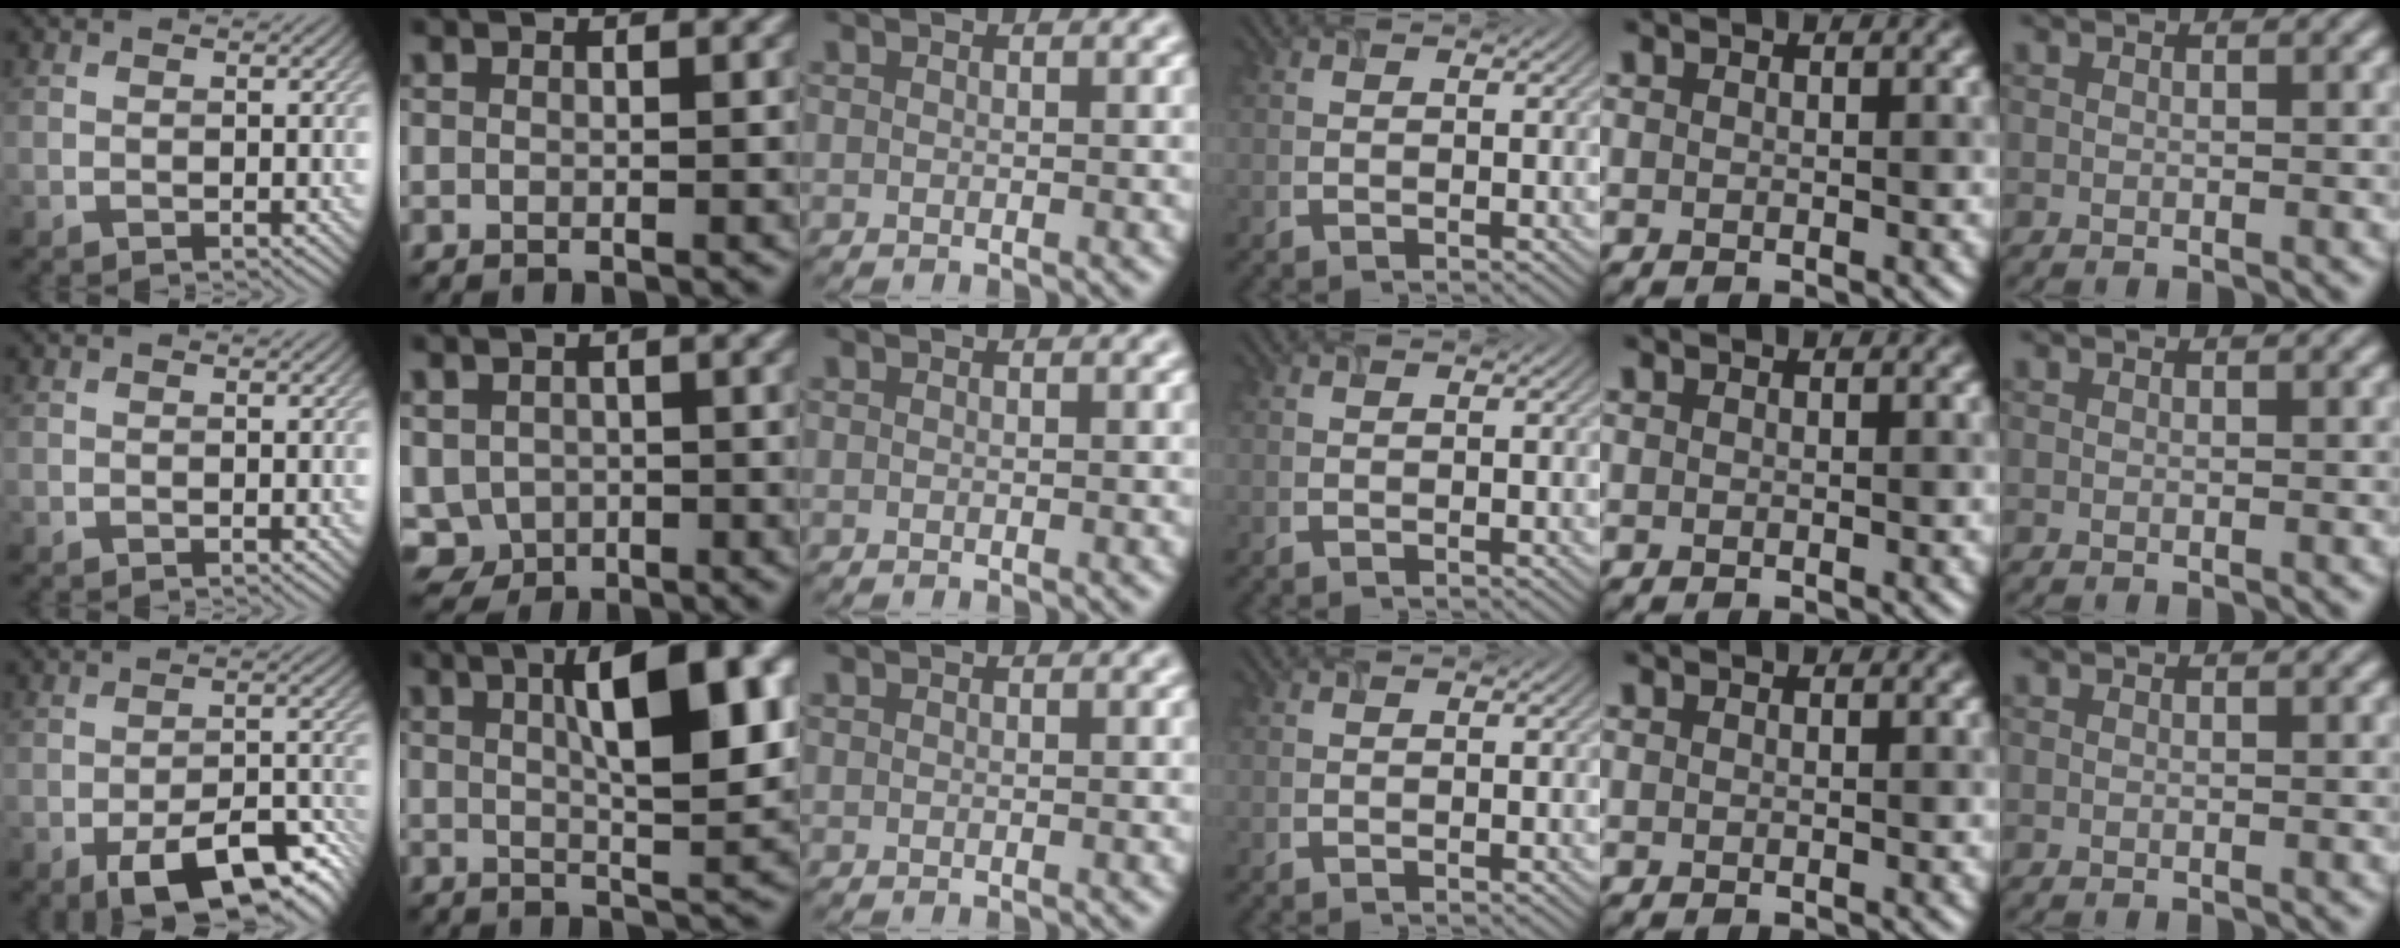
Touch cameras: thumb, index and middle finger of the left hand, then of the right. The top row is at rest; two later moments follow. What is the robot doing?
{"motion": "close", "object": "airpods case & airpods"}